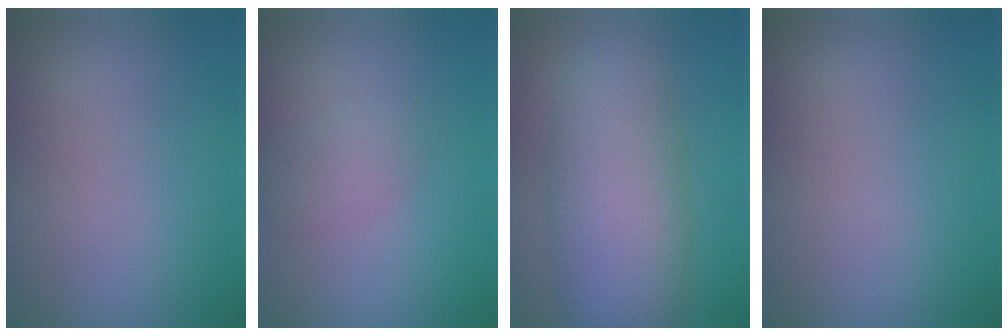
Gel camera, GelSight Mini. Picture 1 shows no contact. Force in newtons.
{"total": 1.8, "press": 1.8, "slide": 0.1}
{"total": 7.2, "press": 7.2, "slide": 0.1}
{"total": 0.0}